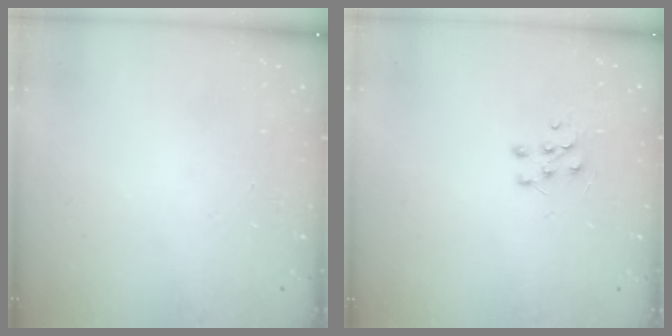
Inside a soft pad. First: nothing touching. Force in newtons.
{"total": 6.3, "press": 6.3, "slide": 0.5}